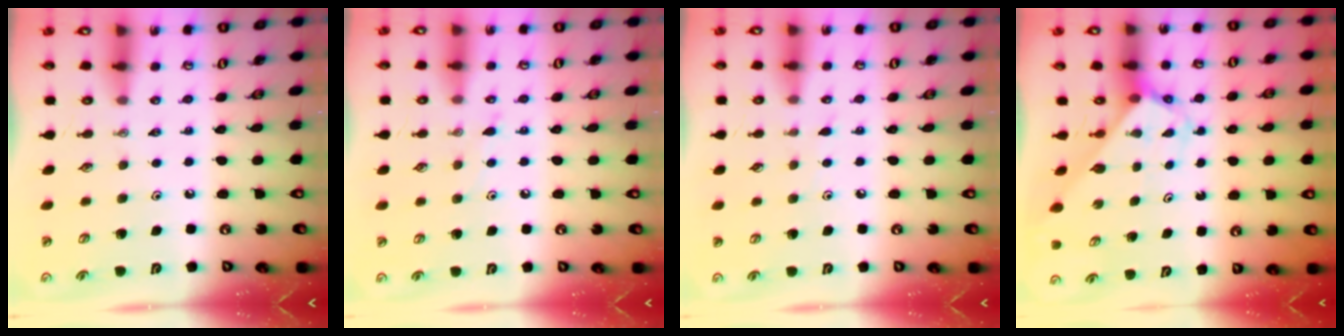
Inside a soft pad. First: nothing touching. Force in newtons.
{"total": 6.8, "press": 6.8, "slide": 0.8}
{"total": 3.5, "press": 3.5, "slide": 0.4}
{"total": 3.0, "press": 3.0, "slide": 0.1}